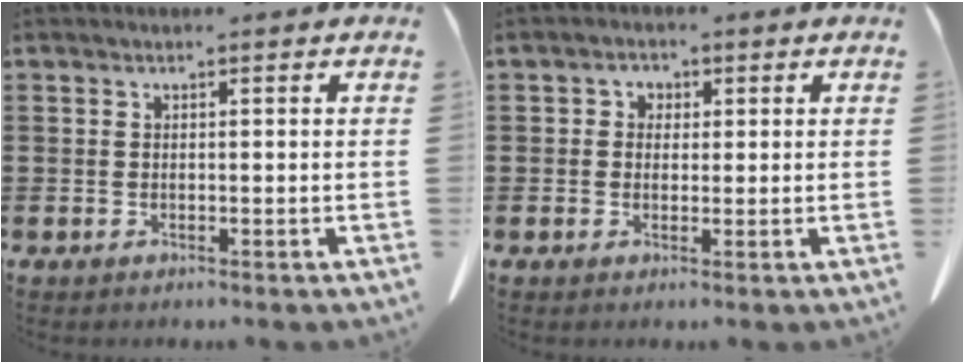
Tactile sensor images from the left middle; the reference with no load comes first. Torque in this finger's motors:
{"motor_torque": [0.01, 0.09, 0.01, 0.00]}